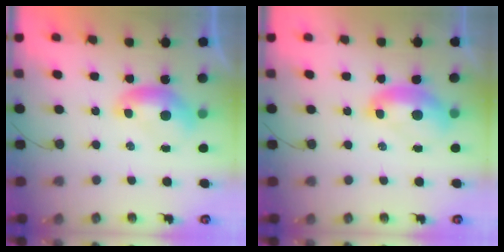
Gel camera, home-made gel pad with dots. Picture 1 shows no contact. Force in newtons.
{"total": 2.0, "press": 1.9, "slide": 0.7}